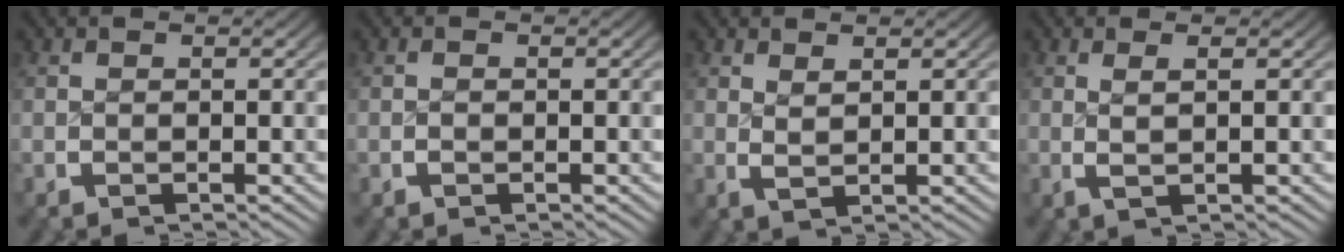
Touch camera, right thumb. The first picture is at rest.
{"total": 0.5, "force": [-0.3, 0.3, 0.2], "torque": [-0.011, -0.006, -0.006]}
{"total": 1.5, "force": [1.1, 0.4, 0.9], "torque": [-0.017, -0.006, 0.030]}
{"total": 1.5, "force": [0.4, 0.1, 1.4], "torque": [-0.031, -0.008, 0.013]}